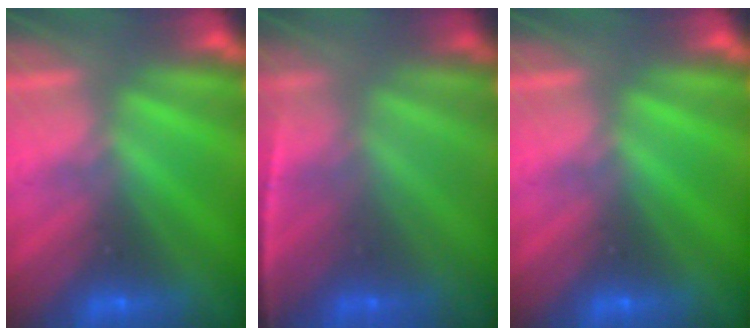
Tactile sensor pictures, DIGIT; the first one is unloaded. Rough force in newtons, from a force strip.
{"total": 1.6}
{"total": 0.0}